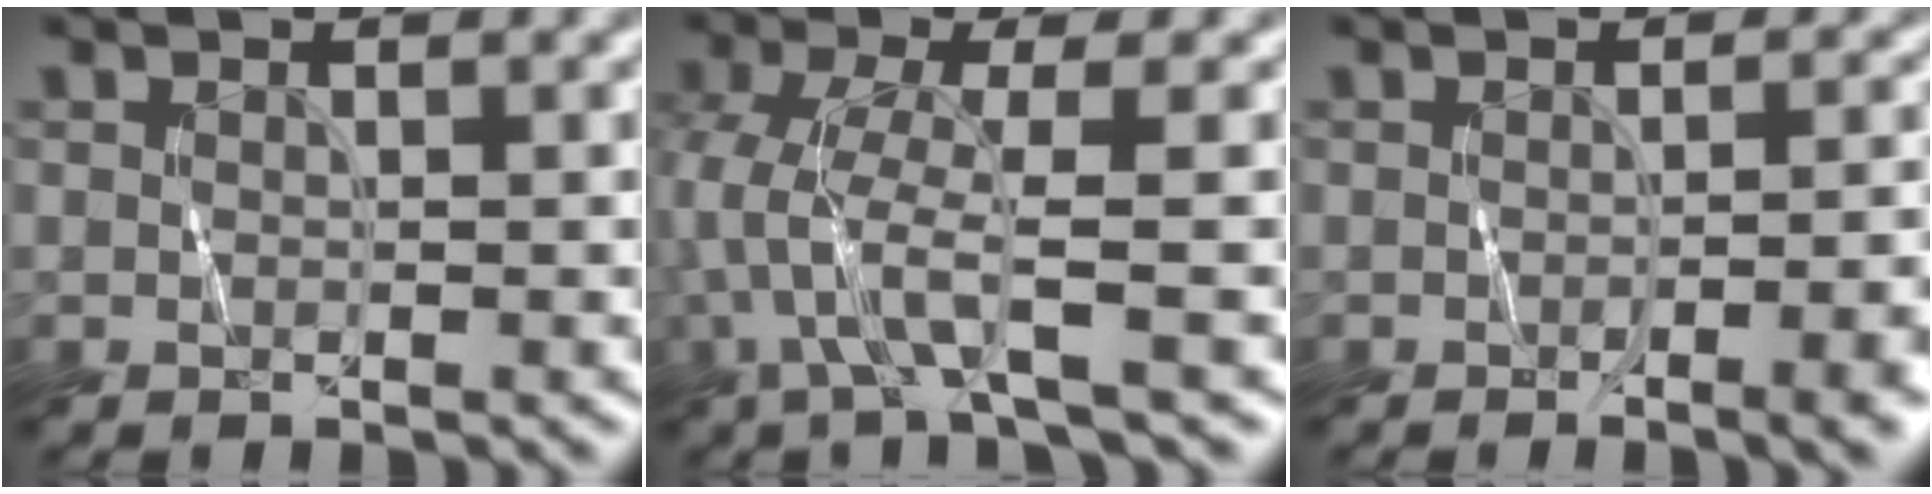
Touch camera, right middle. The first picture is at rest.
{"total": 4.0, "force": [-1.8, -0.1, 3.6], "torque": [-0.091, -0.002, -0.038]}
{"total": 4.5, "force": [-2.2, 1.2, 3.7], "torque": [-0.044, 0.005, -0.030]}